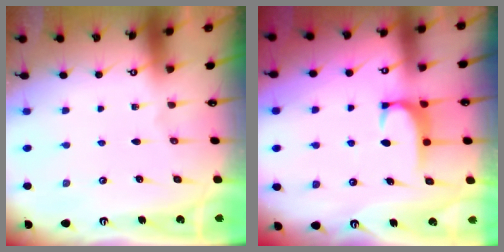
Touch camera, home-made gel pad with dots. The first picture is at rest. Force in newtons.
{"total": 1.8, "press": 1.7, "slide": 0.5}